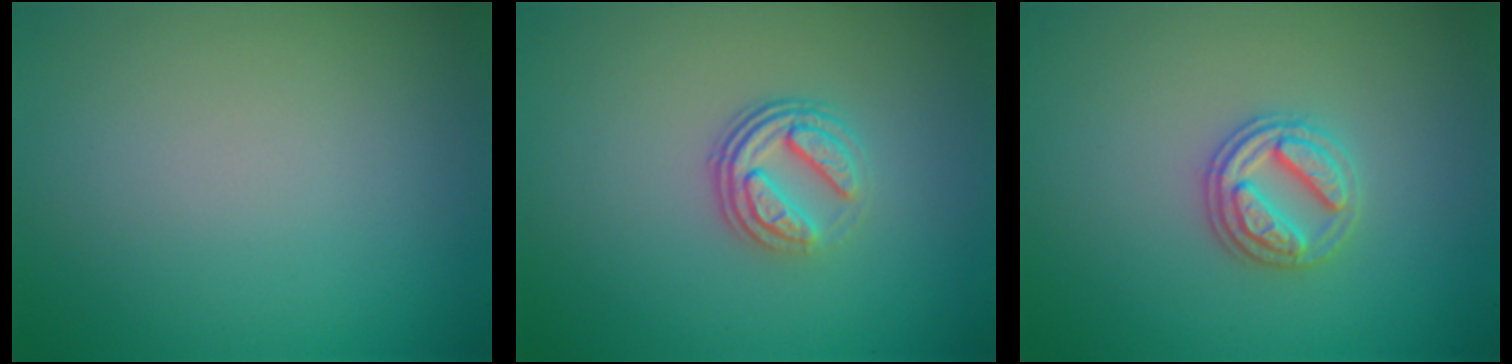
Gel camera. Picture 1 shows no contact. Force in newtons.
{"total": 3.5, "press": 2.5, "slide": 2.5}
{"total": 2.9, "press": 2.8, "slide": 0.9}